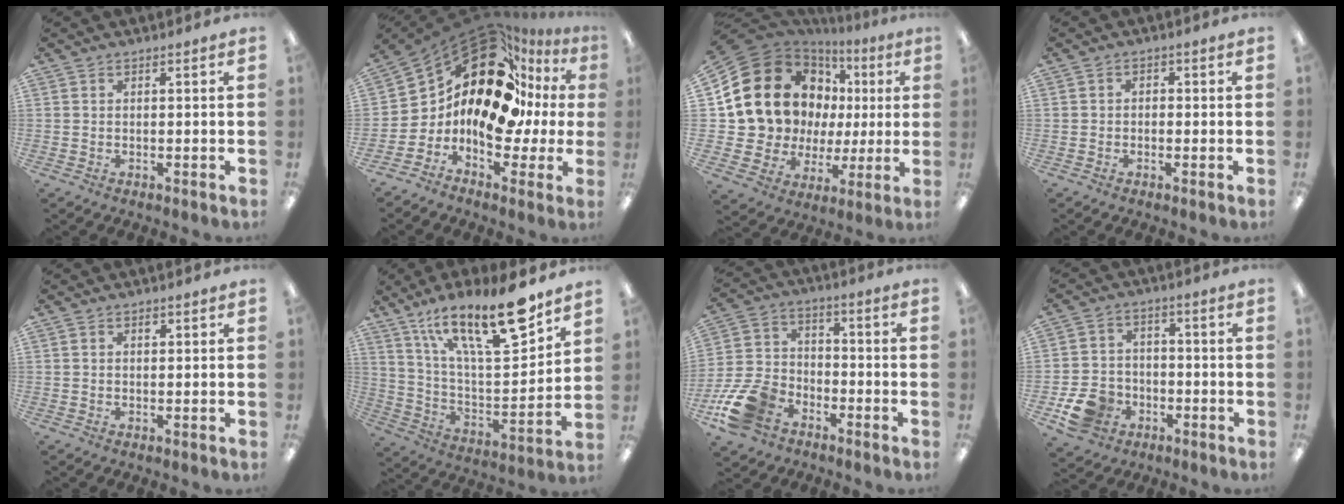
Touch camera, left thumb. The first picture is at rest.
{"total": 20.6, "force": [7.2, 12.5, 14.7], "torque": [-0.260, -0.088, 0.121]}
{"total": 22.1, "force": [7.3, 17.5, 11.4], "torque": [-0.248, -0.035, 0.166]}
{"total": 1.3, "force": [-0.9, 0.9, 0.3], "torque": [-0.005, 0.005, -0.019]}
{"total": 1.0, "force": [0.5, 0.5, 0.7], "torque": [-0.006, 0.000, 0.007]}
{"total": 22.6, "force": [15.8, 6.5, 14.9], "torque": [-0.247, -0.098, 0.264]}
{"total": 13.9, "force": [-8.2, 9.0, 6.8], "torque": [-0.146, 0.055, -0.151]}
{"total": 9.8, "force": [-4.7, 7.6, 4.1], "torque": [-0.091, 0.040, -0.081]}